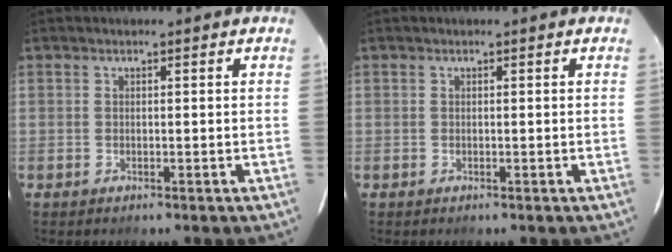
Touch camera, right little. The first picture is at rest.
{"total": 0.0}